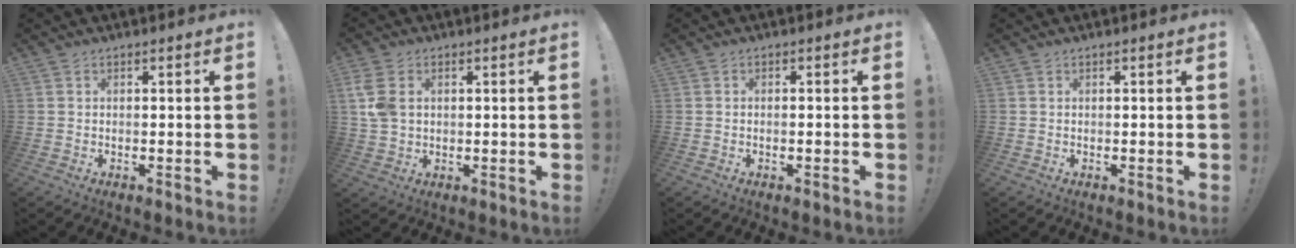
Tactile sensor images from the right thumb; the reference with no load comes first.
{"total": 6.9, "force": [2.2, 4.9, 4.4], "torque": [-0.090, -0.006, 0.040]}
{"total": 1.0, "force": [-0.7, 0.1, 0.7], "torque": [-0.015, 0.003, -0.012]}
{"total": 0.0}